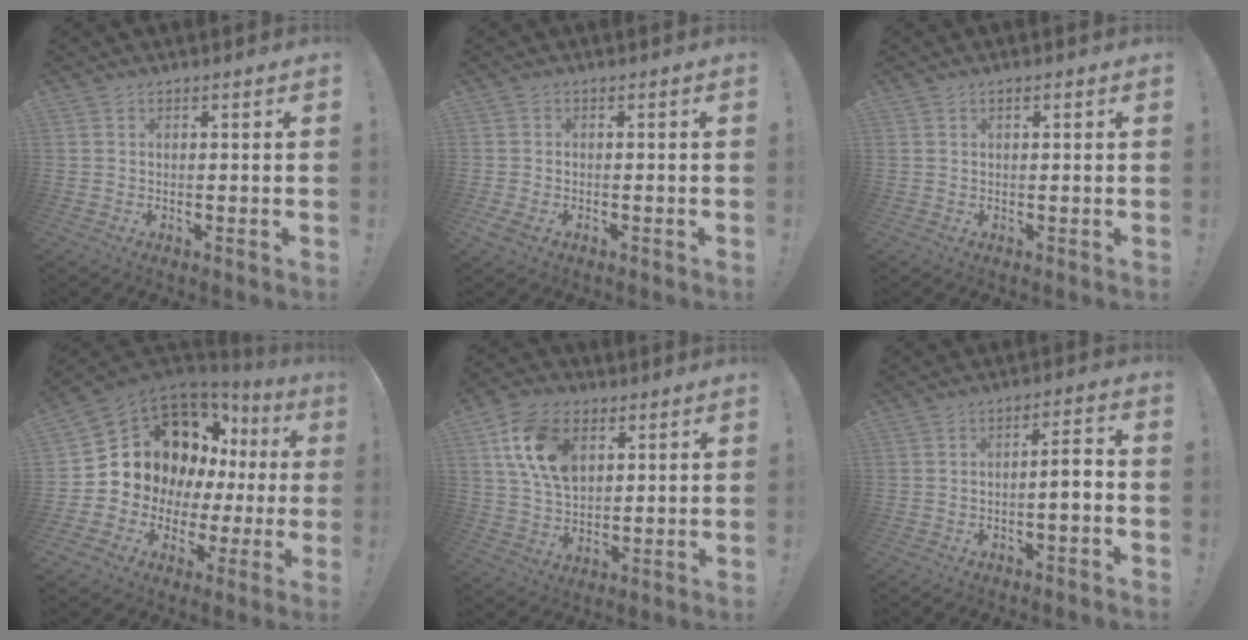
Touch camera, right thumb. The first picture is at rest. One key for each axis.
{"total": 2.1, "fx": -0.8, "fy": 1.4, "fz": 1.4, "tx": -0.025, "ty": 0.001, "tz": -0.015}
{"total": 0.7, "fx": 0.3, "fy": 0.3, "fz": 0.6, "tx": -0.018, "ty": 0.005, "tz": 0.006}
{"total": 12.5, "fx": 6.2, "fy": 9.5, "fz": 5.3, "tx": -0.074, "ty": -0.062, "tz": 0.137}
{"total": 15.6, "fx": 6.1, "fy": 10.6, "fz": 9.7, "tx": -0.166, "ty": -0.008, "tz": 0.121}
{"total": 4.8, "fx": -1.7, "fy": 0.3, "fz": 4.4, "tx": -0.068, "ty": 0.003, "tz": -0.033}